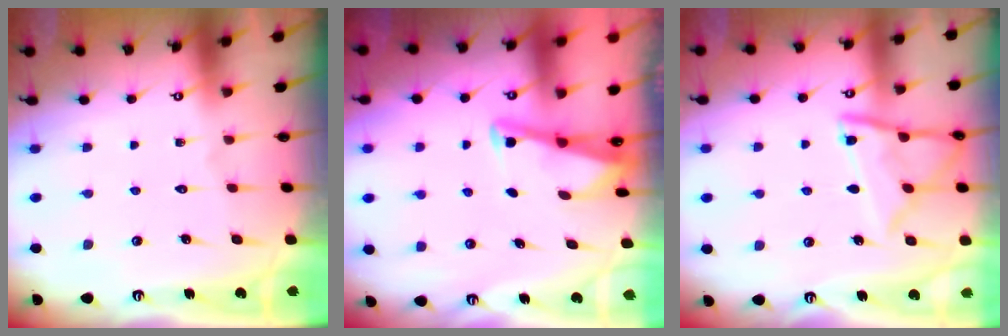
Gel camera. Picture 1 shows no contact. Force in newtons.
{"total": 3.1, "press": 3.1, "slide": 0.4}
{"total": 12.9, "press": 12.8, "slide": 1.2}